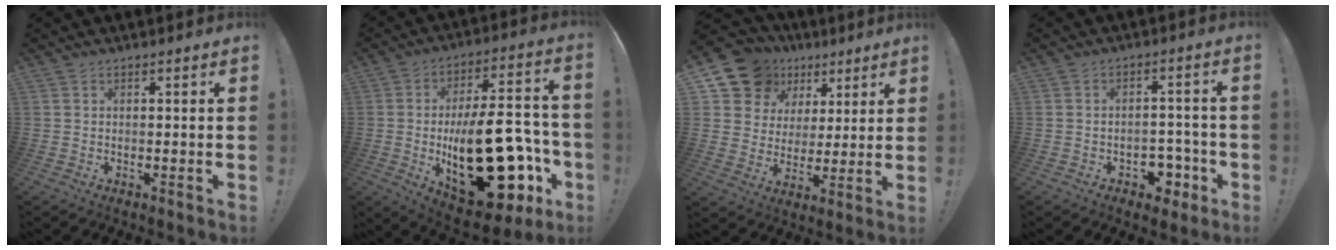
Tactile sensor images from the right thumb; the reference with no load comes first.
{"total": 29.9, "force": [-7.1, 13.8, 25.6], "torque": [-0.435, 0.043, -0.091]}
{"total": 13.2, "force": [7.3, 10.3, 4.0], "torque": [-0.072, -0.041, 0.151]}
{"total": 7.4, "force": [-3.6, 5.6, 3.3], "torque": [-0.033, 0.038, -0.054]}